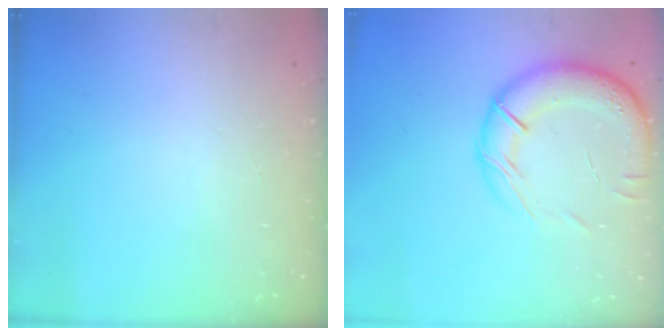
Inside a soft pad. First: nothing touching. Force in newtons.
{"total": 18.0, "press": 17.5, "slide": 4.5}